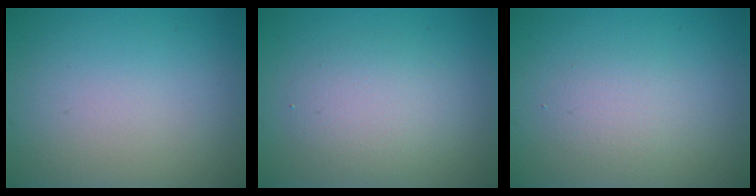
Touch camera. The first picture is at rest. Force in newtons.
{"total": 3.2, "press": 3.1, "slide": 0.1}
{"total": 1.8, "press": 1.8, "slide": 0.1}